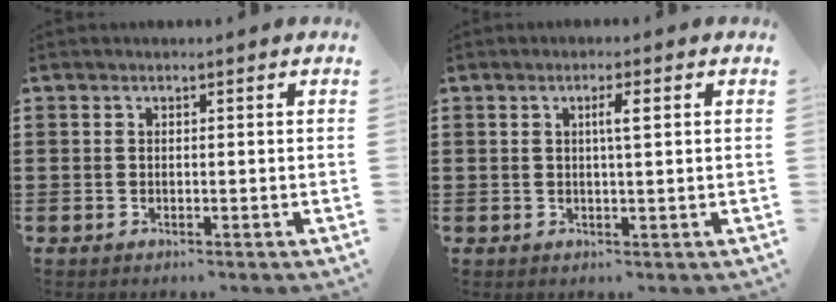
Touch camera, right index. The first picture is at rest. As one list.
[{"total": 2.2, "force": [0.4, 0.0, 2.2], "torque": [-0.043, 0.000, 0.004]}]